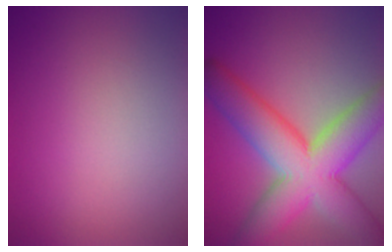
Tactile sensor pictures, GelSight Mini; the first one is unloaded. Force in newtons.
{"total": 11.4, "press": 11.4, "slide": 0.5}